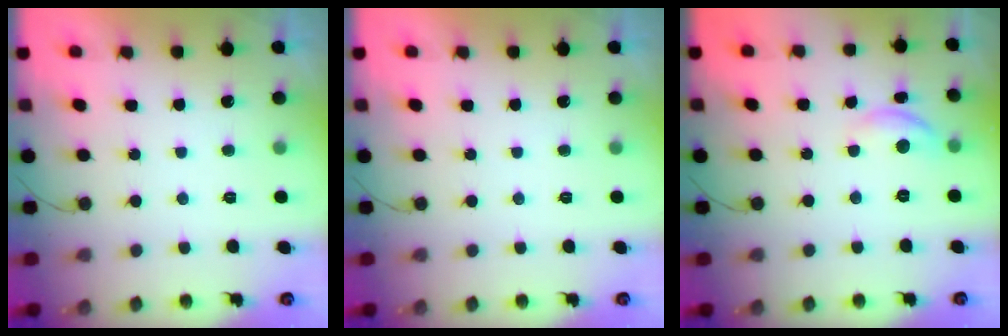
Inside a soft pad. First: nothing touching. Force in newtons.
{"total": 0.0}
{"total": 6.9, "press": 6.8, "slide": 0.7}